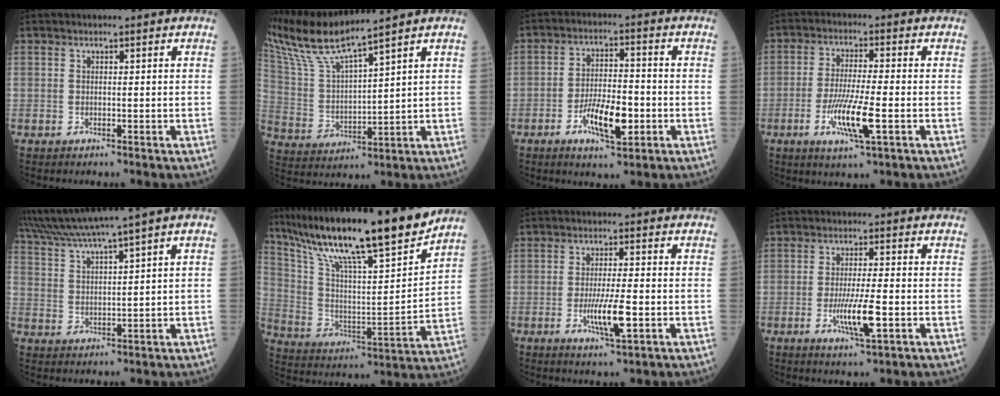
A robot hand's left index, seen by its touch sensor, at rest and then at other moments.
{"total": 10.4, "force": [9.3, -1.6, 4.3], "torque": [-0.105, 0.002, 0.193]}
{"total": 8.1, "force": [-3.1, 2.5, 7.0], "torque": [-0.133, -0.006, -0.055]}
{"total": 8.0, "force": [-2.7, 0.5, 7.6], "torque": [-0.150, -0.018, -0.053]}
{"total": 9.5, "force": [7.8, -2.2, 4.9], "torque": [-0.090, 0.019, 0.145]}
{"total": 22.6, "force": [18.7, 0.1, 12.7], "torque": [-0.224, -0.014, 0.312]}
{"total": 6.1, "force": [-1.8, 0.5, 5.8], "torque": [-0.113, -0.014, -0.032]}
{"total": 6.4, "force": [-2.0, 0.5, 6.1], "torque": [-0.118, -0.015, -0.035]}